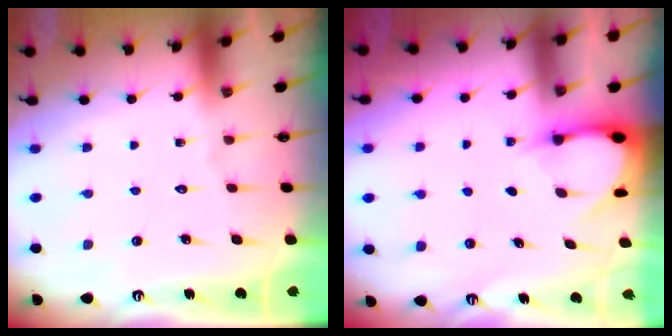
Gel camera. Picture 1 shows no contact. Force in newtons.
{"total": 3.1, "press": 3.1, "slide": 0.4}